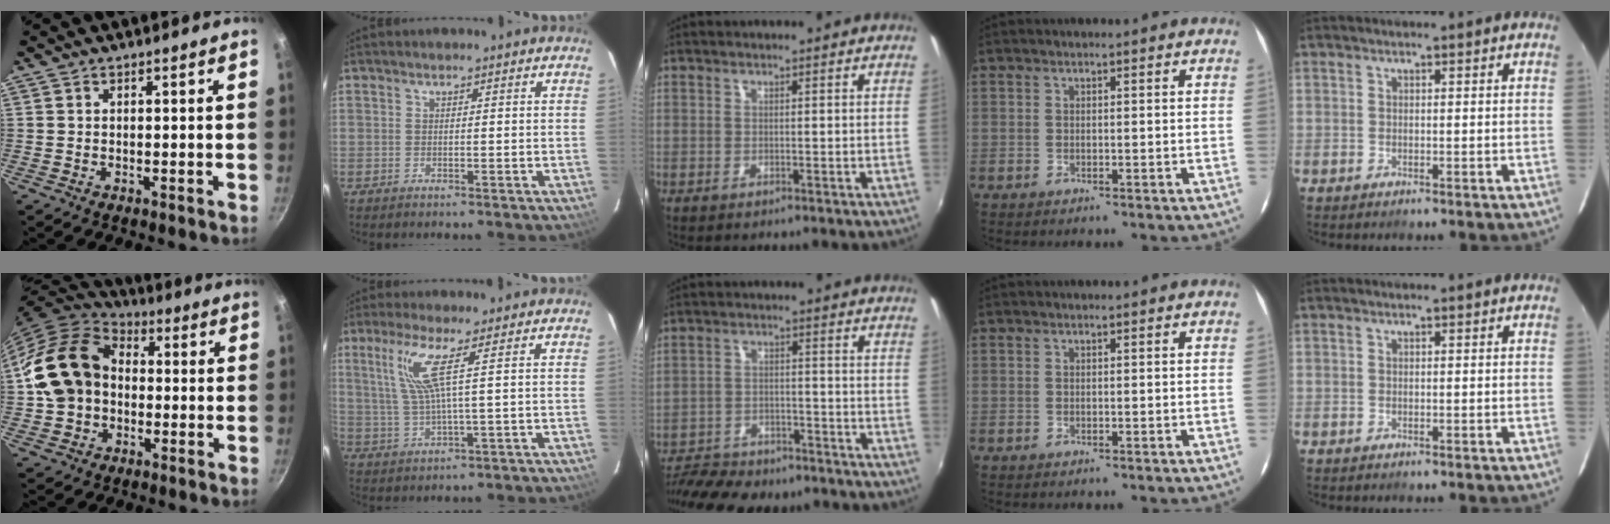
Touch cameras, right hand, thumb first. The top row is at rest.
{"thumb": {"total": 16.8, "force": [-0.3, 13.2, 10.3], "torque": [-0.171, 0.040, -0.012]}, "index": {"total": 6.9, "force": [2.7, -0.4, 6.4], "torque": [-0.134, -0.002, 0.063]}, "middle": {"total": 15.5, "force": [-13.0, 5.5, 6.4], "torque": [-0.146, -0.019, -0.195]}}